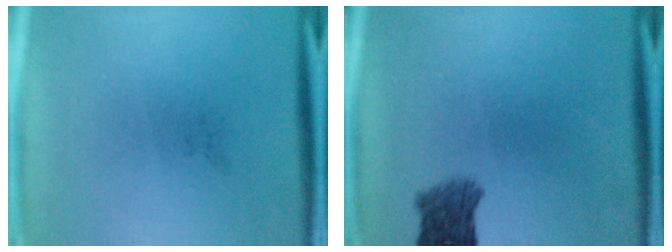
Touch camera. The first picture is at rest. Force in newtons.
{"total": 4.1}